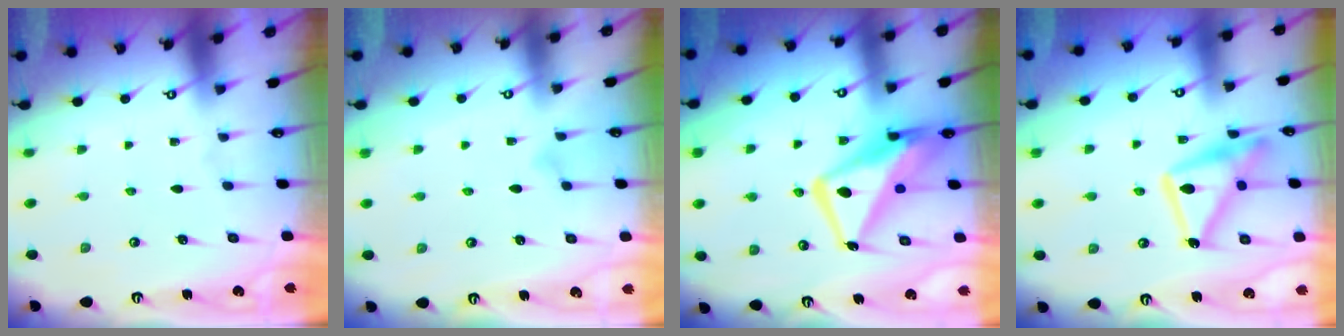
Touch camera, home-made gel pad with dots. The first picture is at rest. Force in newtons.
{"total": 3.4, "press": 3.4, "slide": 0.2}
{"total": 13.9, "press": 13.8, "slide": 2.2}
{"total": 16.6, "press": 16.6, "slide": 0.8}